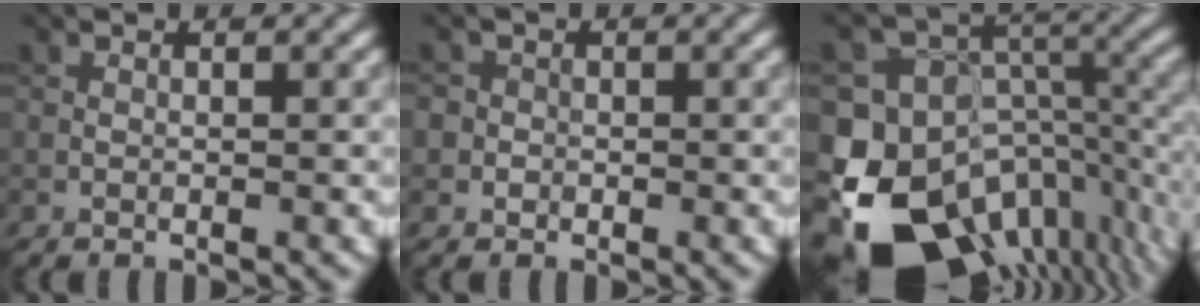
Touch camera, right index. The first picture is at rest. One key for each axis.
{"total": 2.4, "fx": -0.2, "fy": 2.3, "fz": 0.5, "tx": 0.010, "ty": 0.015, "tz": -0.024}
{"total": 17.6, "fx": -9.6, "fy": 12.5, "fz": 7.8, "tx": -0.164, "ty": -0.029, "tz": -0.125}